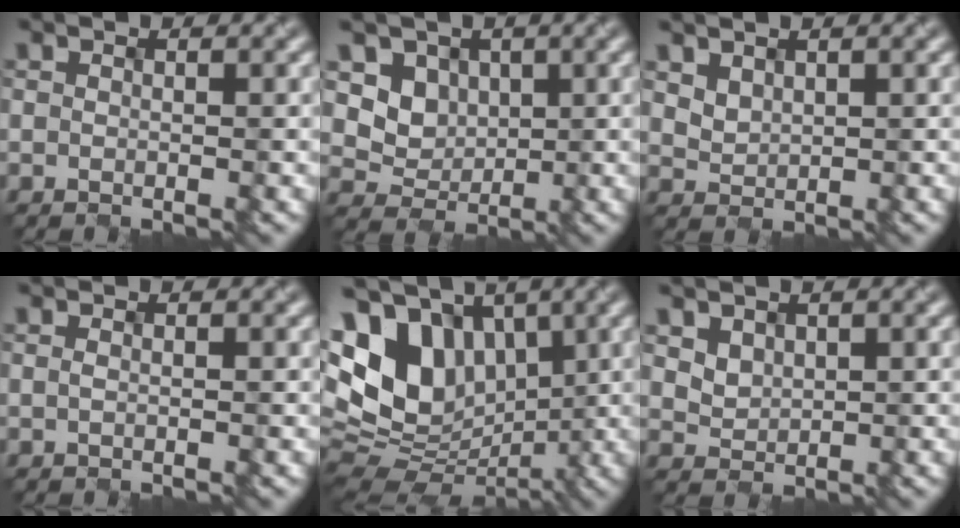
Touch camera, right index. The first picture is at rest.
{"total": 3.9, "force": [1.3, 3.4, 1.4], "torque": [-0.041, -0.013, 0.036]}
{"total": 1.7, "force": [1.1, 1.1, 0.7], "torque": [-0.017, 0.002, 0.026]}
{"total": 0.7, "force": [0.3, 0.4, 0.6], "torque": [-0.003, -0.002, 0.000]}
{"total": 11.5, "force": [2.9, 8.1, 7.6], "torque": [-0.155, 0.012, 0.041]}
{"total": 2.1, "force": [1.2, 1.5, 0.8], "torque": [-0.021, 0.000, 0.029]}